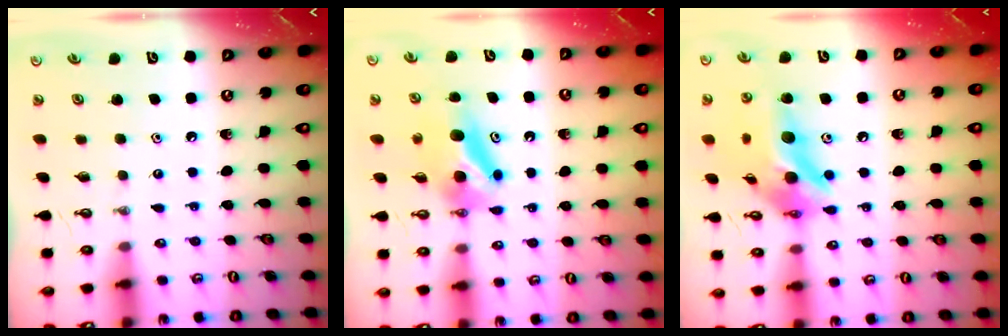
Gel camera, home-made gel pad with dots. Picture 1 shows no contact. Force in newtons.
{"total": 8.2, "press": 5.9, "slide": 5.7}
{"total": 16.5, "press": 16.2, "slide": 3.4}